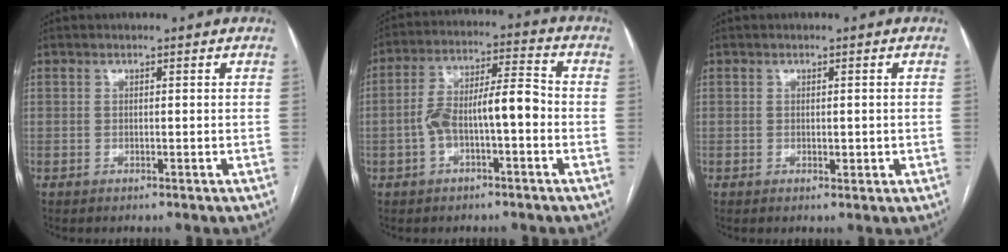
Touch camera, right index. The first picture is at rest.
{"total": 9.6, "force": [-2.0, 2.8, 9.0], "torque": [-0.169, 0.036, -0.031]}
{"total": 1.3, "force": [-0.1, 0.8, 1.0], "torque": [-0.011, -0.001, 0.002]}